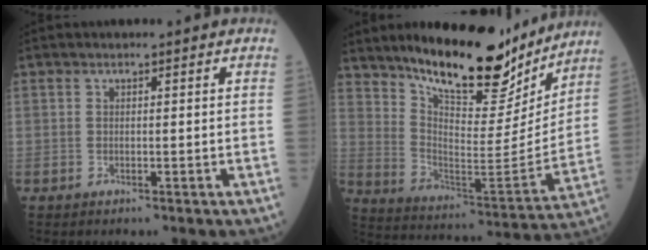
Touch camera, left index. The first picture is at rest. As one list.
[{"total": 19.8, "force": [16.4, 5.3, 9.7], "torque": [-0.156, -0.035, 0.260]}]